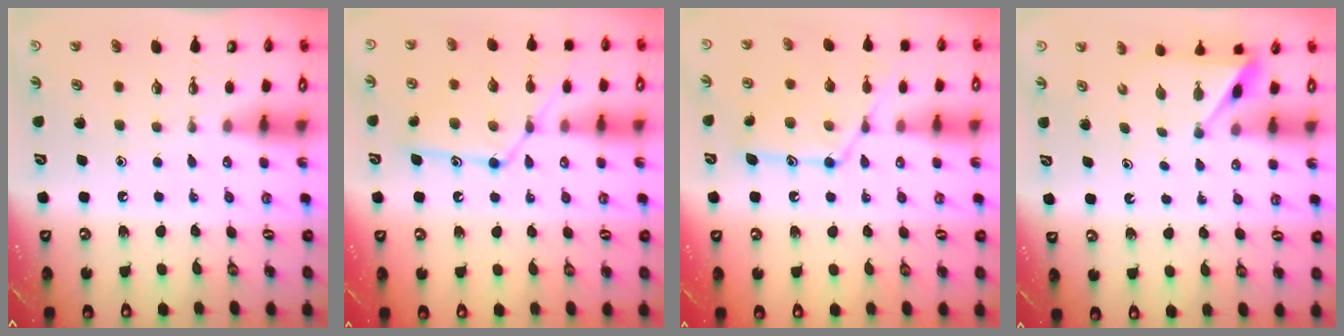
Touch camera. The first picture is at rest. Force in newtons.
{"total": 12.9, "press": 12.9, "slide": 0.9}
{"total": 12.5, "press": 12.5, "slide": 0.6}
{"total": 2.7, "press": 2.7, "slide": 0.3}